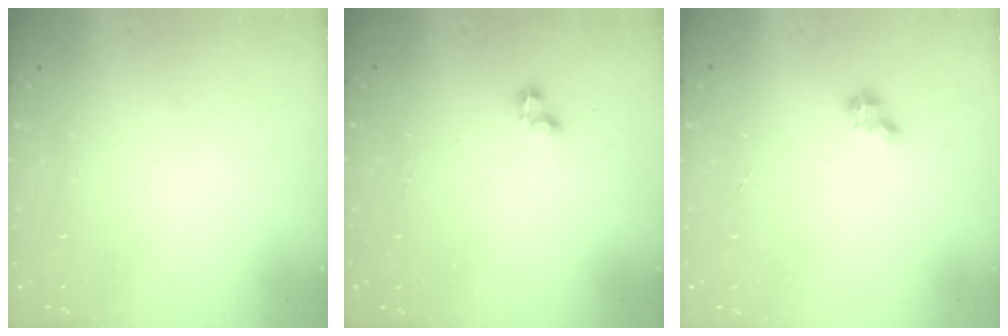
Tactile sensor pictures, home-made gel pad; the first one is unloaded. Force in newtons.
{"total": 2.6, "press": 2.6, "slide": 0.2}
{"total": 4.0, "press": 3.9, "slide": 0.5}